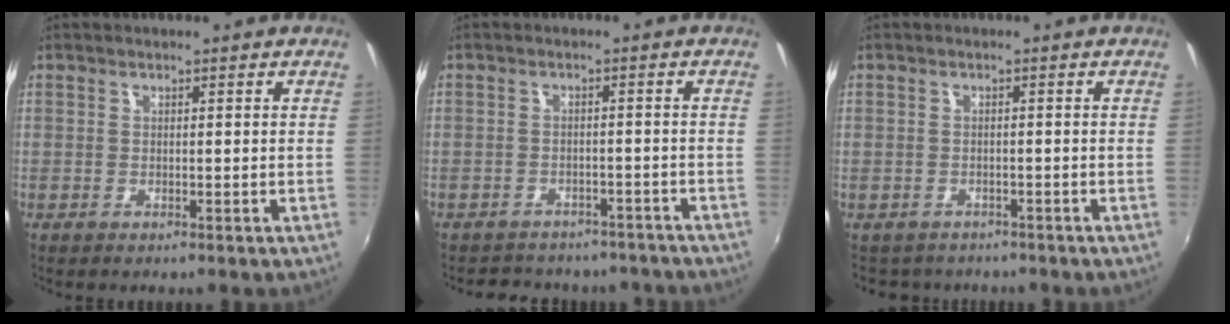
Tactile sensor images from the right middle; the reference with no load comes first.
{"total": 13.5, "force": [-11.6, 5.6, 4.1], "torque": [-0.092, 0.005, -0.140]}
{"total": 3.1, "force": [-2.1, 2.3, -0.1], "torque": [0.000, 0.008, -0.031]}